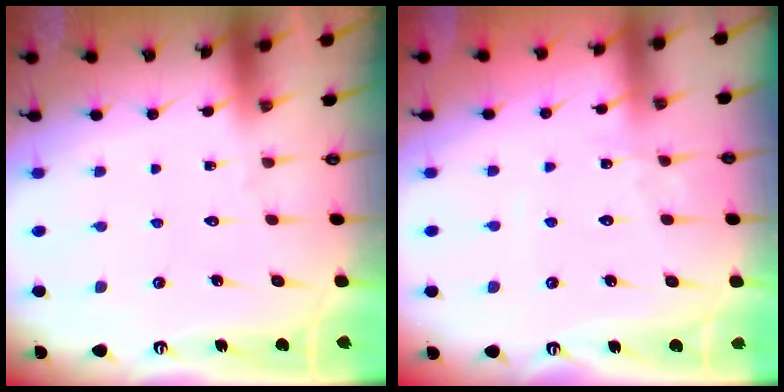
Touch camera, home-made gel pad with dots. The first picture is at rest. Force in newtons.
{"total": 2.2, "press": 2.2, "slide": 0.3}